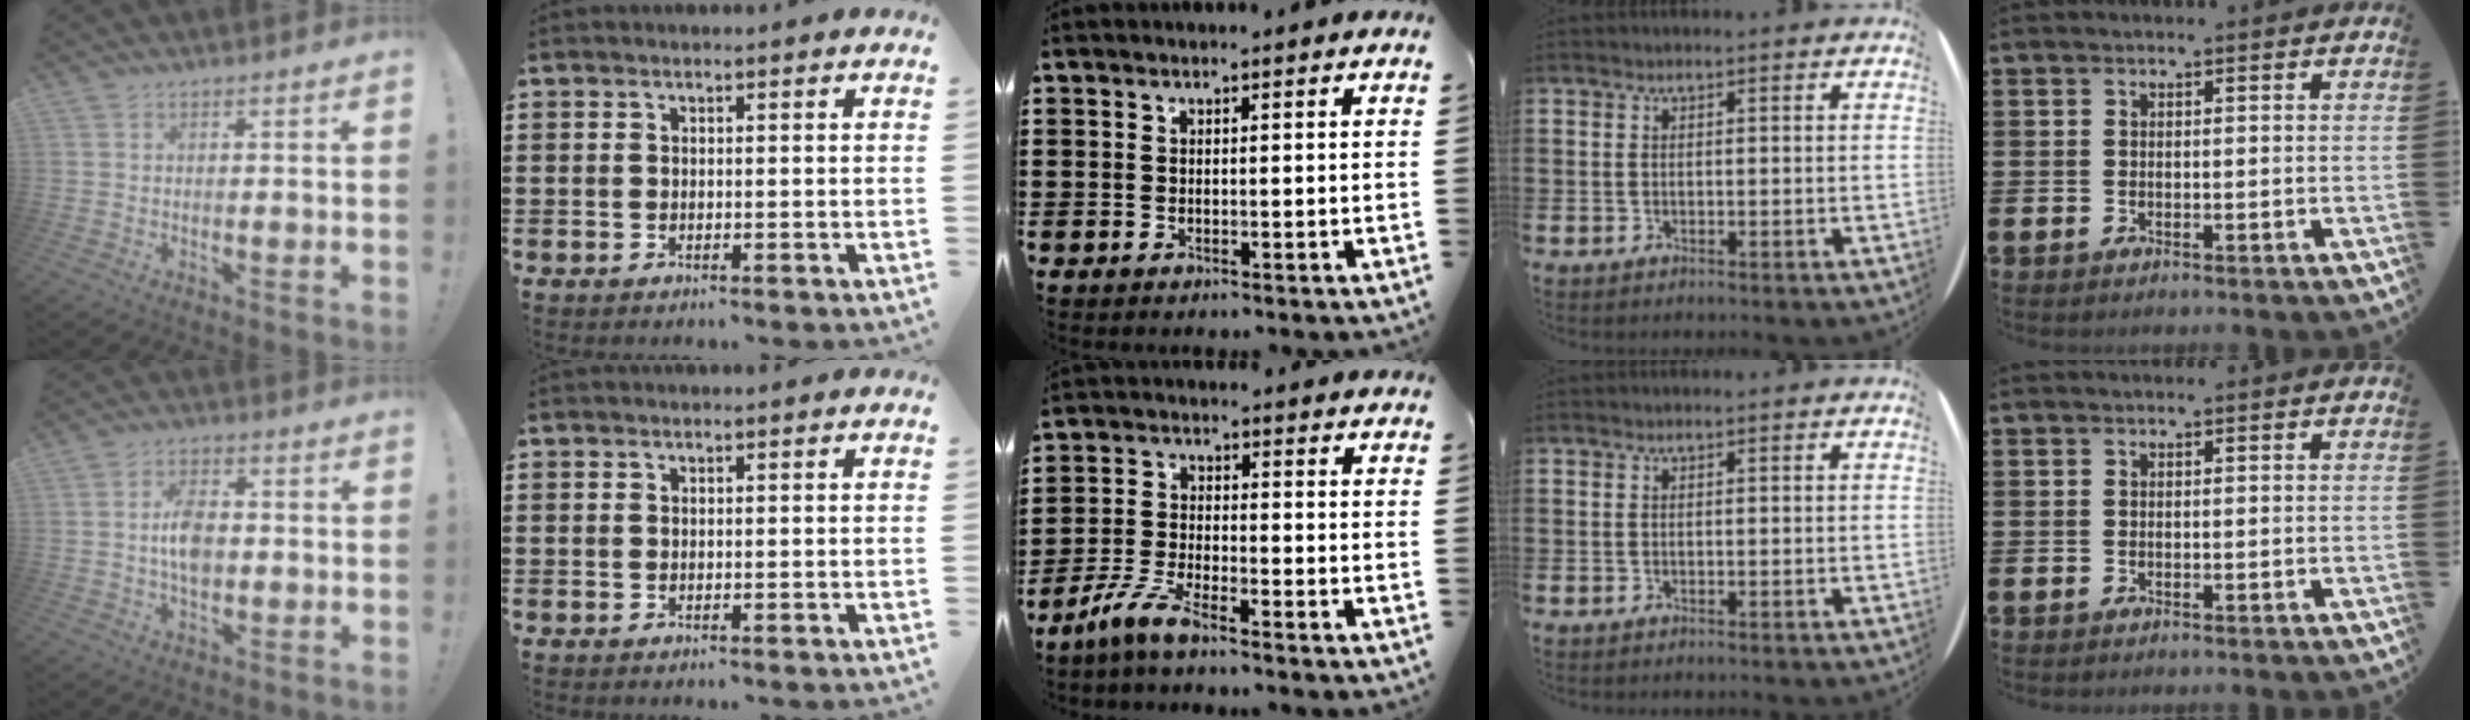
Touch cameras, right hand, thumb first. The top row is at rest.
{"thumb": {"total": 8.2, "force": [-0.8, 5.1, 6.4], "torque": [-0.107, 0.010, -0.015]}, "middle": {"total": 5.6, "force": [-4.7, 0.6, 3.0], "torque": [-0.083, -0.009, -0.097]}}